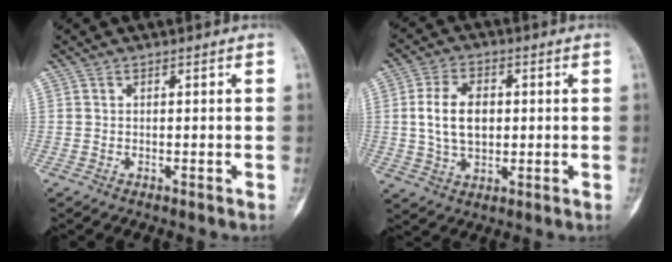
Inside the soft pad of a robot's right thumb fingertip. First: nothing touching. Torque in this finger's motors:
{"motor_torque": [1.13, 1.35, 0.56, -0.42, 0.31]}